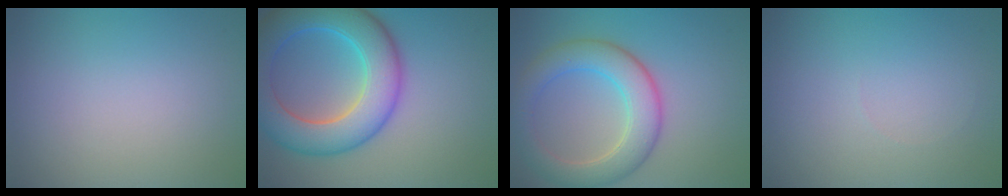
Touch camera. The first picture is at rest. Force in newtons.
{"total": 9.3, "press": 9.3, "slide": 0.0}
{"total": 5.8, "press": 5.8, "slide": 0.4}
{"total": 0.0}